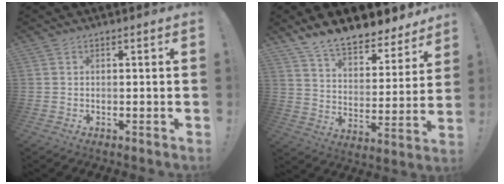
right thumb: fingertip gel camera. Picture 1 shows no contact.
{"total": 12.4, "force": [11.0, 3.8, 4.2], "torque": [-0.085, -0.091, 0.197]}